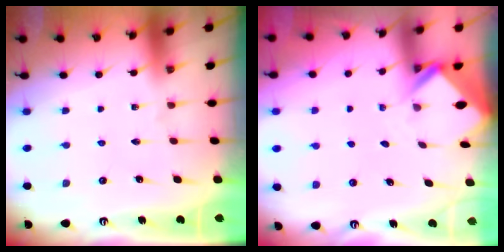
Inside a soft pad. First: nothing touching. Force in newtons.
{"total": 2.6, "press": 2.6, "slide": 0.1}